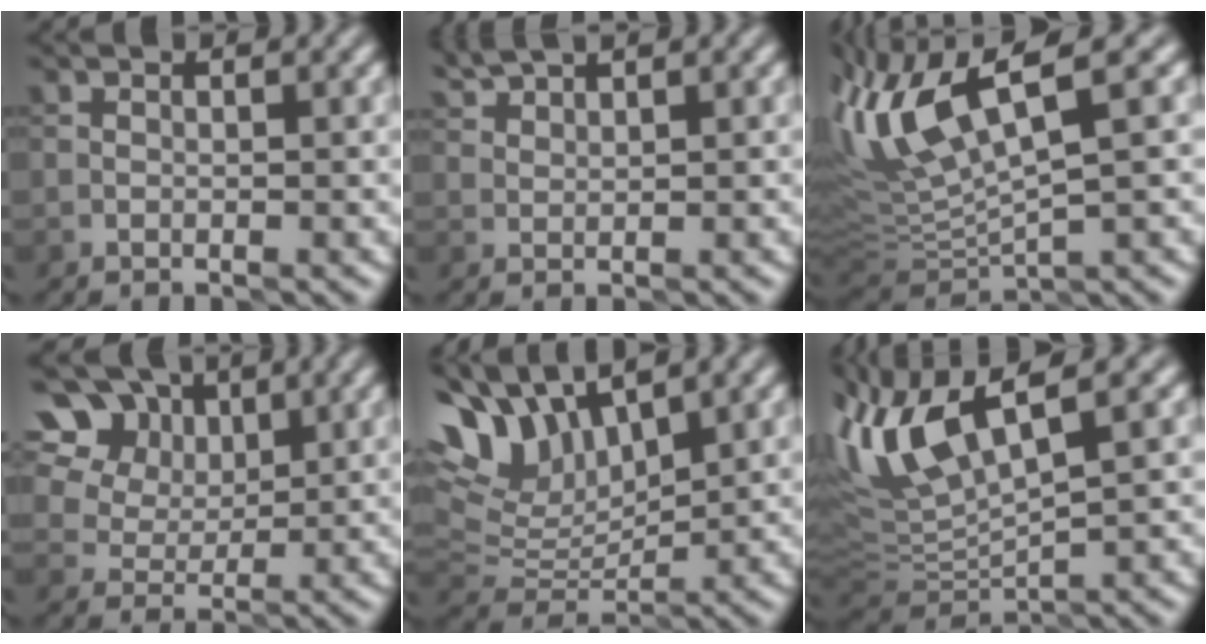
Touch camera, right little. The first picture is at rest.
{"total": 2.3, "force": [2.2, 0.0, 0.7], "torque": [-0.023, 0.010, 0.054]}
{"total": 9.5, "force": [3.7, 2.6, 8.3], "torque": [-0.188, 0.011, 0.074]}
{"total": 14.9, "force": [7.3, 10.8, 7.2], "torque": [-0.179, 0.043, 0.140]}
{"total": 8.4, "force": [5.6, 3.5, 5.3], "torque": [-0.119, 0.012, 0.106]}
{"total": 8.6, "force": [4.0, 2.7, 7.0], "torque": [-0.163, 0.016, 0.078]}